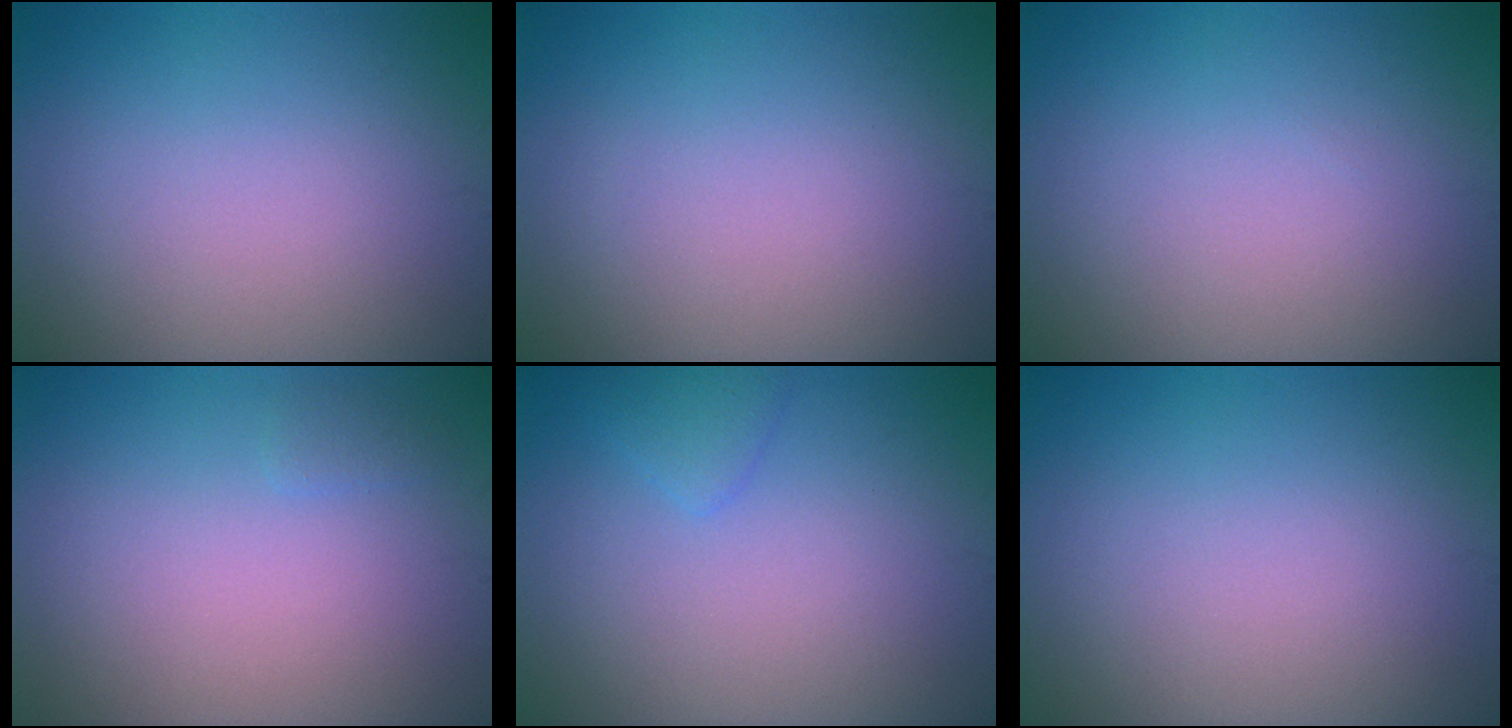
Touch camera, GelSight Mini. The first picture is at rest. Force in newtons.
{"total": 0.0}
{"total": 0.0}
{"total": 0.6, "press": 0.6, "slide": 0.1}
{"total": 1.3, "press": 1.3, "slide": 0.0}
{"total": 0.0}